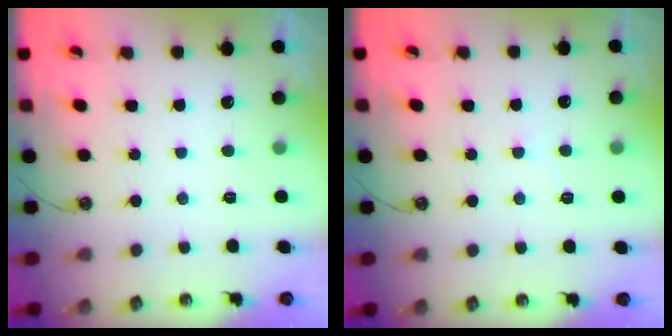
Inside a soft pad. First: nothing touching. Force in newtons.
{"total": 0.5, "press": 0.5, "slide": 0.2}